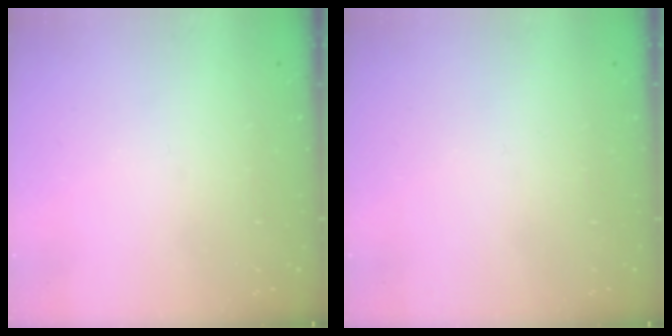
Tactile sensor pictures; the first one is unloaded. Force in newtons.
{"total": 1.8, "press": 1.8, "slide": 0.1}